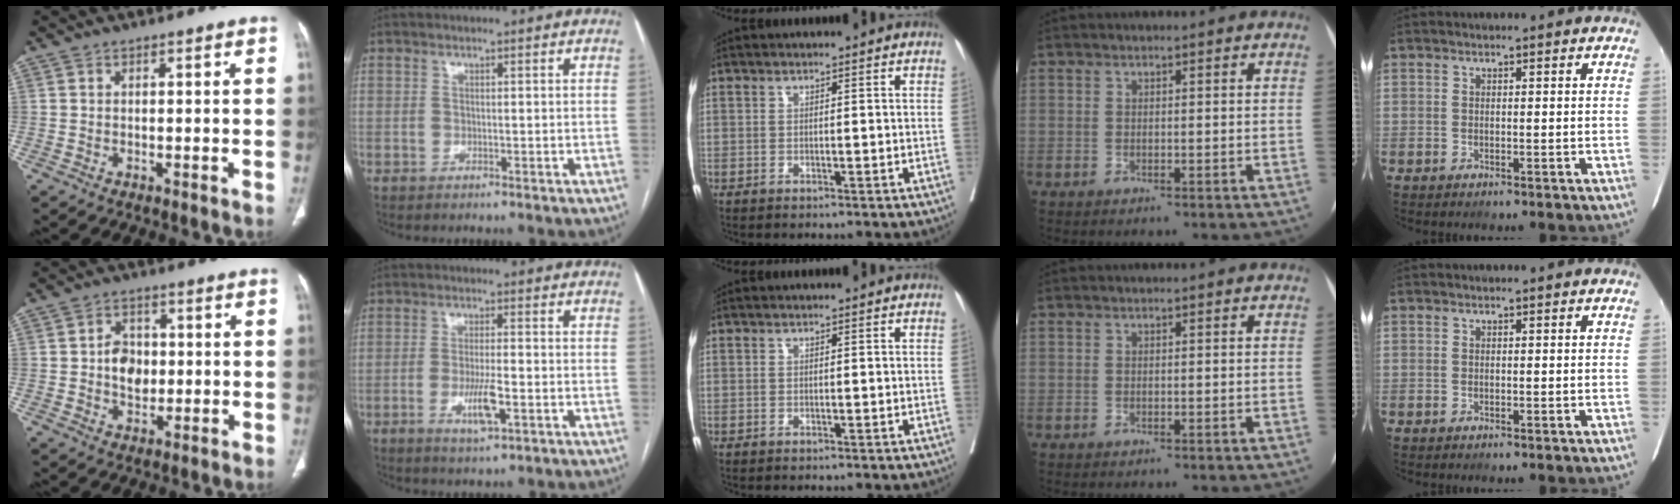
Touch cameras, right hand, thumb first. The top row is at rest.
{"thumb": {"total": 6.1, "force": [0.0, 4.7, 3.9], "torque": [-0.040, 0.004, 0.000]}, "index": {"total": 5.5, "force": [-1.9, 0.9, 5.0], "torque": [-0.096, -0.007, -0.029]}}